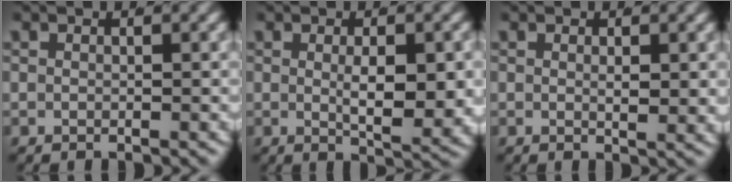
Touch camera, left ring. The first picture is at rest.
{"total": 4.2, "force": [0.1, 1.0, 4.1], "torque": [-0.060, -0.017, 0.008]}
{"total": 1.2, "force": [0.3, -0.1, 1.2], "torque": [-0.018, -0.010, 0.008]}